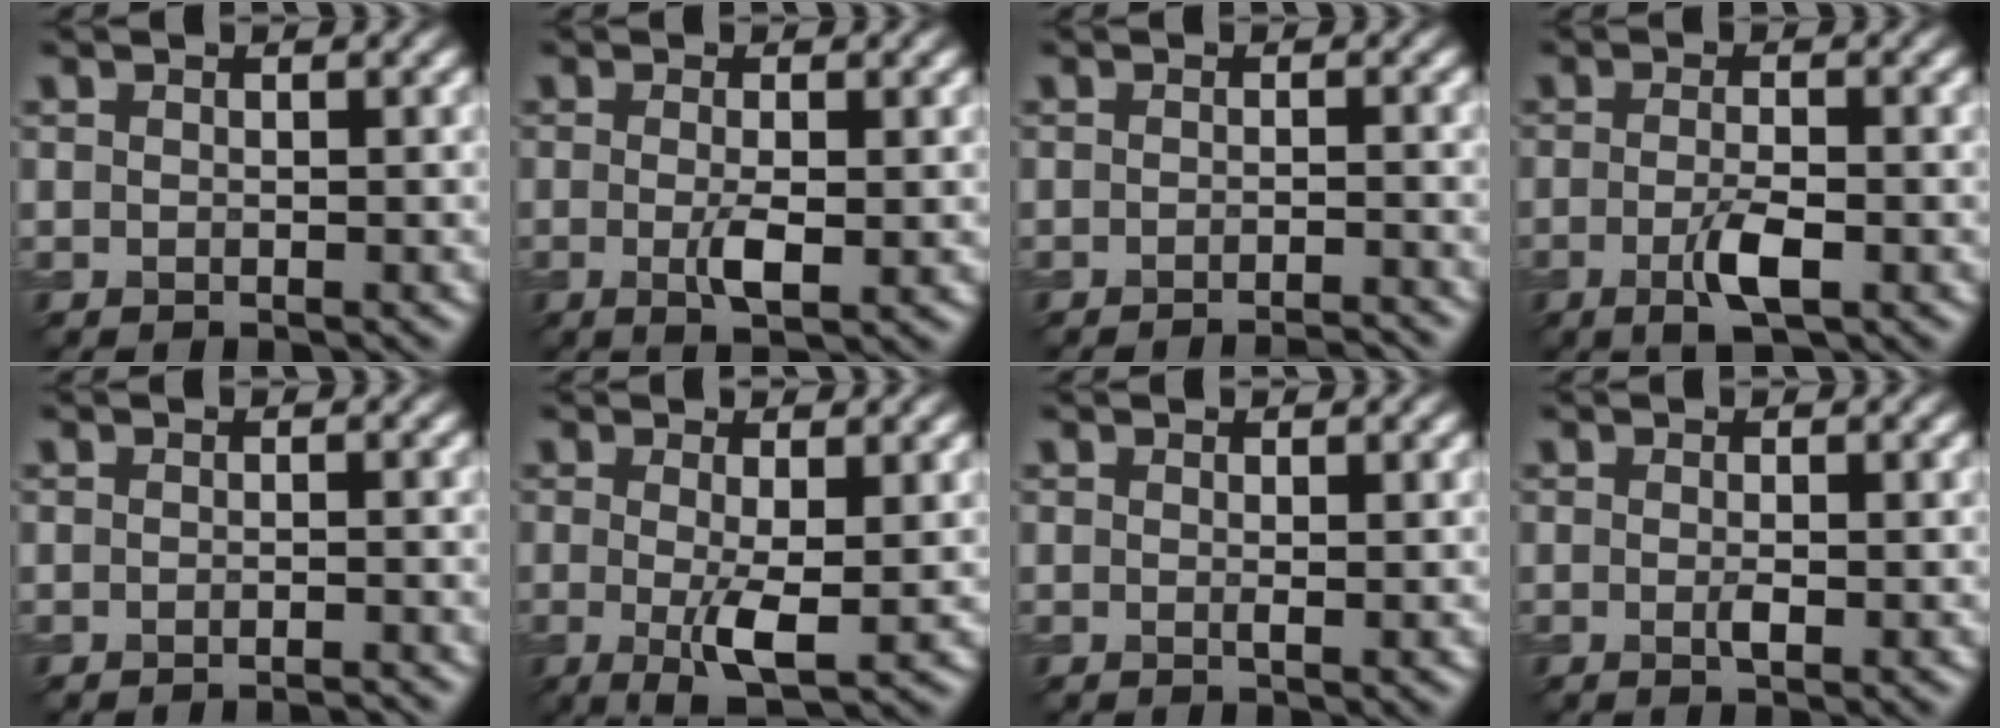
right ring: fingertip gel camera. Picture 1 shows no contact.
{"total": 2.9, "force": [-0.4, 0.7, 2.8], "torque": [-0.055, -0.008, -0.006]}
{"total": 2.7, "force": [-2.3, 0.3, 1.4], "torque": [-0.014, 0.002, -0.036]}
{"total": 3.3, "force": [-1.1, 0.9, 3.0], "torque": [-0.060, -0.004, -0.023]}
{"total": 1.6, "force": [-1.4, 0.2, 0.9], "torque": [-0.002, 0.002, -0.023]}
{"total": 4.2, "force": [-0.4, 0.9, 4.1], "torque": [-0.081, -0.013, -0.004]}
{"total": 0.7, "force": [0.1, 0.1, 0.7], "torque": [-0.011, -0.003, 0.001]}
{"total": 1.3, "force": [-0.2, 0.2, 1.2], "torque": [-0.023, -0.004, -0.004]}